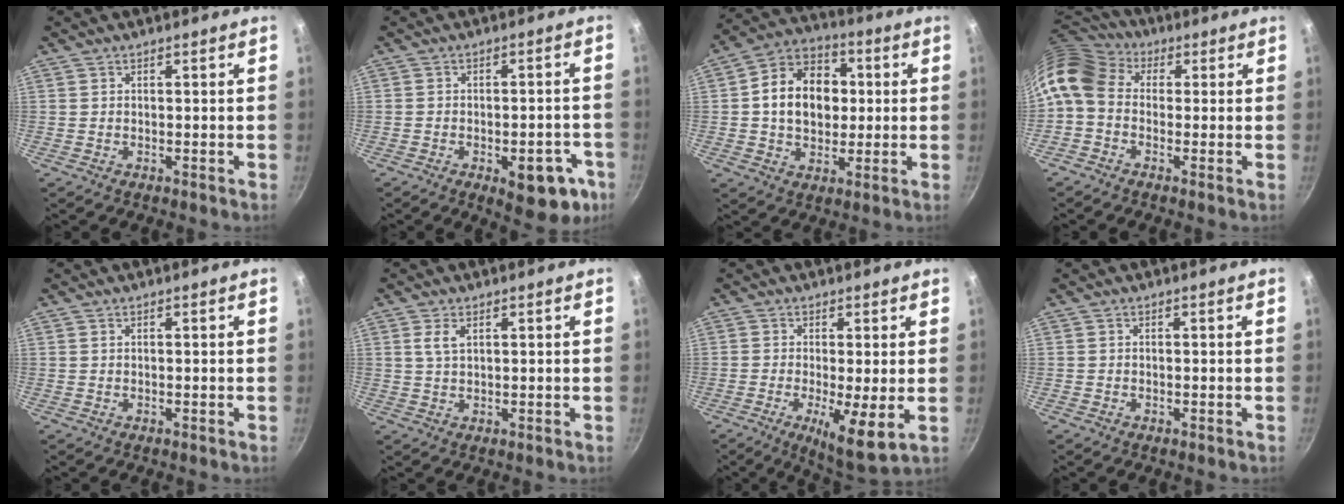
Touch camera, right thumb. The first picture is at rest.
{"total": 11.5, "force": [-4.8, 5.5, 8.9], "torque": [-0.066, 0.022, -0.052]}
{"total": 14.5, "force": [1.2, 11.1, 9.3], "torque": [-0.119, 0.020, 0.008]}
{"total": 11.6, "force": [0.8, 8.9, 7.4], "torque": [-0.150, 0.032, -0.006]}
{"total": 0.0}
{"total": 3.0, "force": [1.2, 1.5, 2.3], "torque": [-0.043, -0.003, 0.024]}
{"total": 8.5, "force": [-1.4, 1.9, 8.2], "torque": [-0.132, -0.017, -0.015]}
{"total": 0.0}